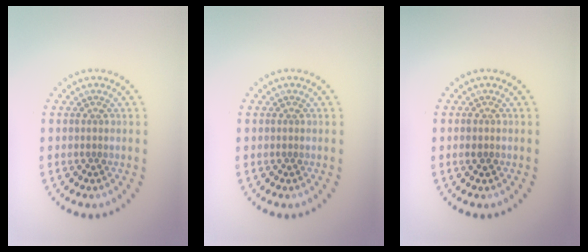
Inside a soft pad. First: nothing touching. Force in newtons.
{"total": 0.0}
{"total": 0.9, "press": 0.9, "slide": 0.2}